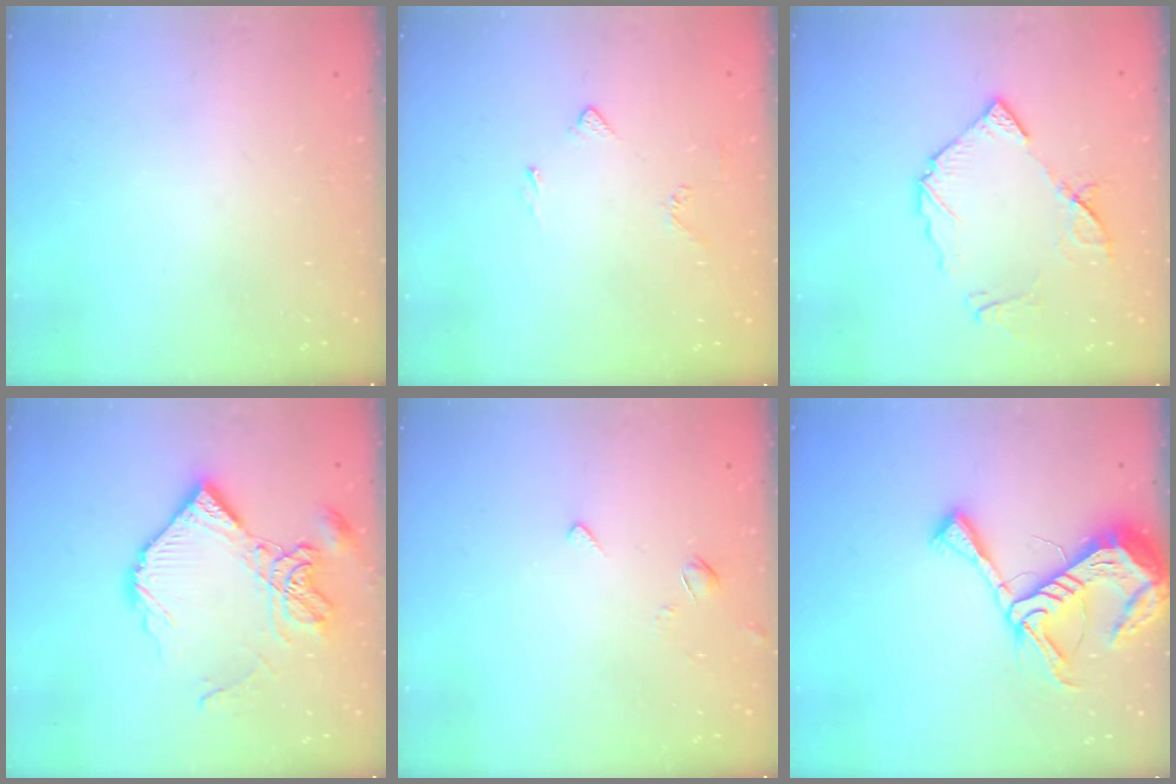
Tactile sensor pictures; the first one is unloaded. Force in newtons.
{"total": 3.6, "press": 3.6, "slide": 0.5}
{"total": 11.1, "press": 11.0, "slide": 1.3}
{"total": 15.8, "press": 15.7, "slide": 1.5}
{"total": 2.5, "press": 2.5, "slide": 0.5}
{"total": 14.1, "press": 14.0, "slide": 1.4}